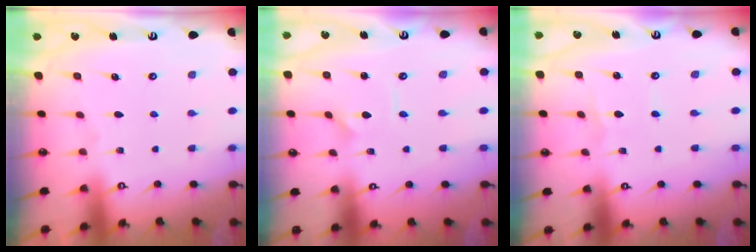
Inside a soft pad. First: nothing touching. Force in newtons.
{"total": 0.7, "press": 0.7, "slide": 0.0}
{"total": 1.3, "press": 1.3, "slide": 0.1}